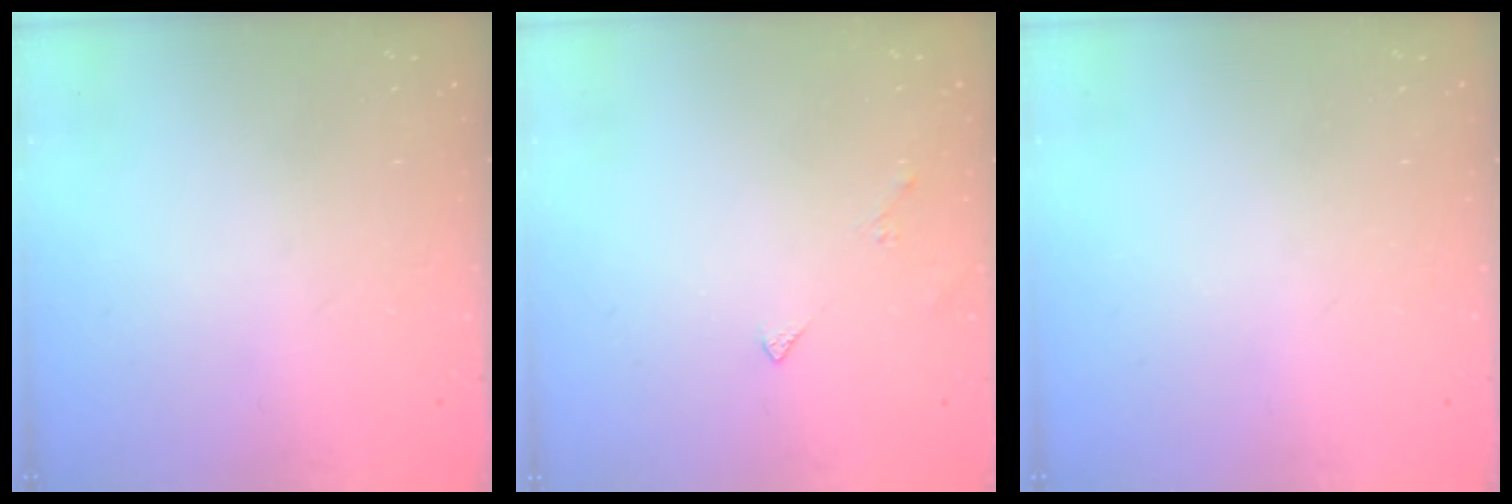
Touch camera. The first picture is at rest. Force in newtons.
{"total": 2.8, "press": 2.8, "slide": 0.5}
{"total": 0.0}